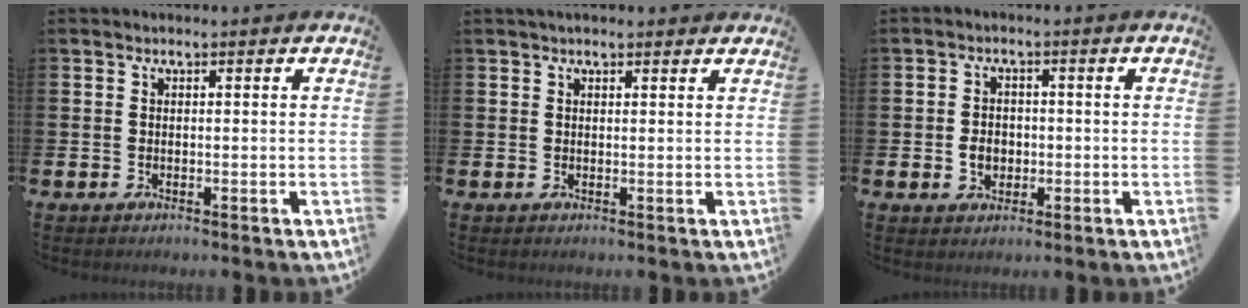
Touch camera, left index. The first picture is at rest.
{"total": 1.4, "force": [1.3, 0.3, 0.5], "torque": [-0.004, 0.001, 0.023]}
{"total": 2.9, "force": [-0.5, 2.3, 1.7], "torque": [-0.017, -0.002, -0.017]}